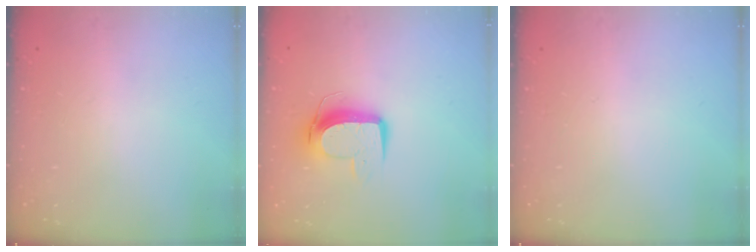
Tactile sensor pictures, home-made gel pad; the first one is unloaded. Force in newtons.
{"total": 10.6, "press": 10.6, "slide": 0.9}
{"total": 0.0}